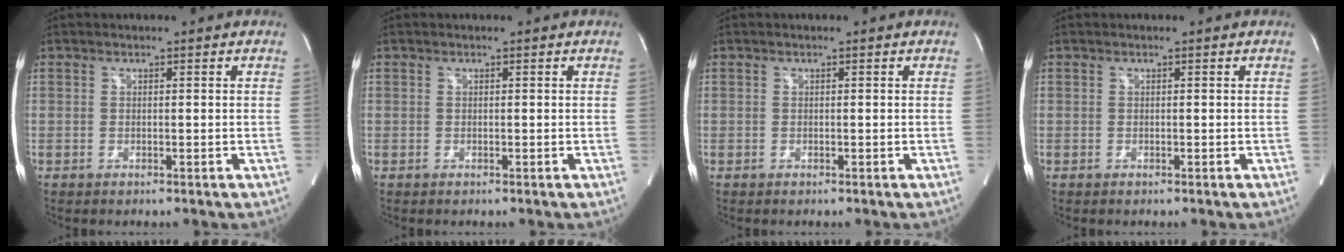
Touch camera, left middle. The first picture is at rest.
{"total": 0.0}
{"total": 0.0}
{"total": 0.0}